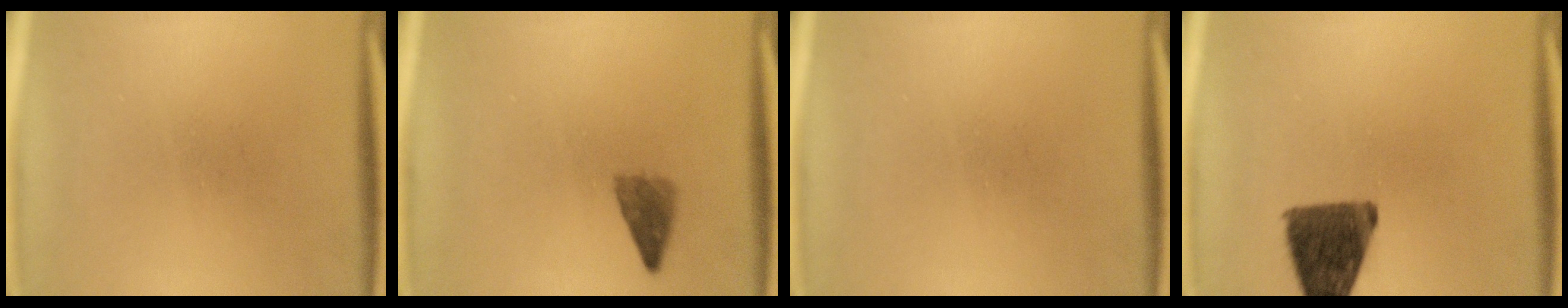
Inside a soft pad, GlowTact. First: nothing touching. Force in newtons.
{"total": 2.4}
{"total": 0.0}
{"total": 11.7}